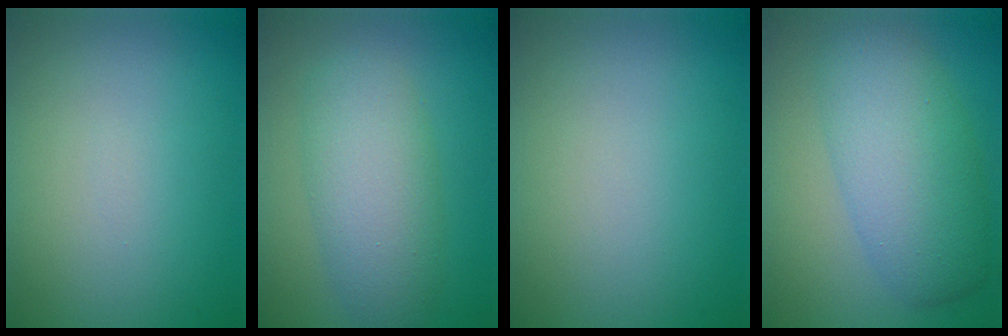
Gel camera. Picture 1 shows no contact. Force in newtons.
{"total": 5.3, "press": 5.3, "slide": 0.0}
{"total": 0.0}
{"total": 6.6, "press": 6.6, "slide": 0.1}